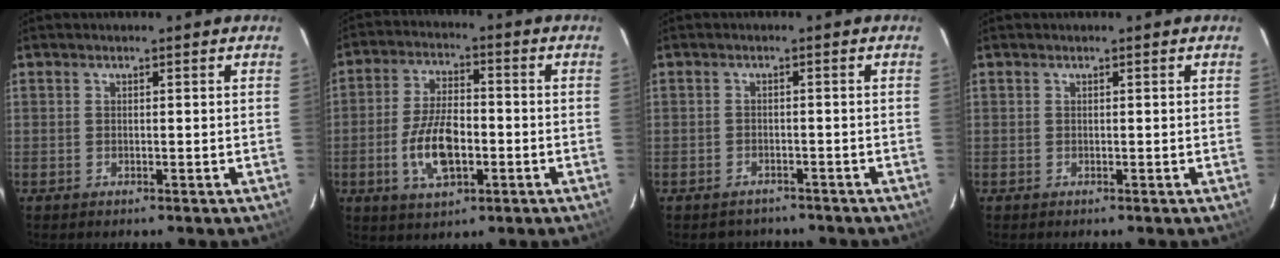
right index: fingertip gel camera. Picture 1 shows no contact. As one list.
[{"total": 10.7, "force": [-3.0, 5.1, 8.9], "torque": [-0.180, 0.001, -0.051]}, {"total": 3.7, "force": [-3.1, 2.1, 0.3], "torque": [-0.009, 0.006, -0.042]}, {"total": 0.0}]